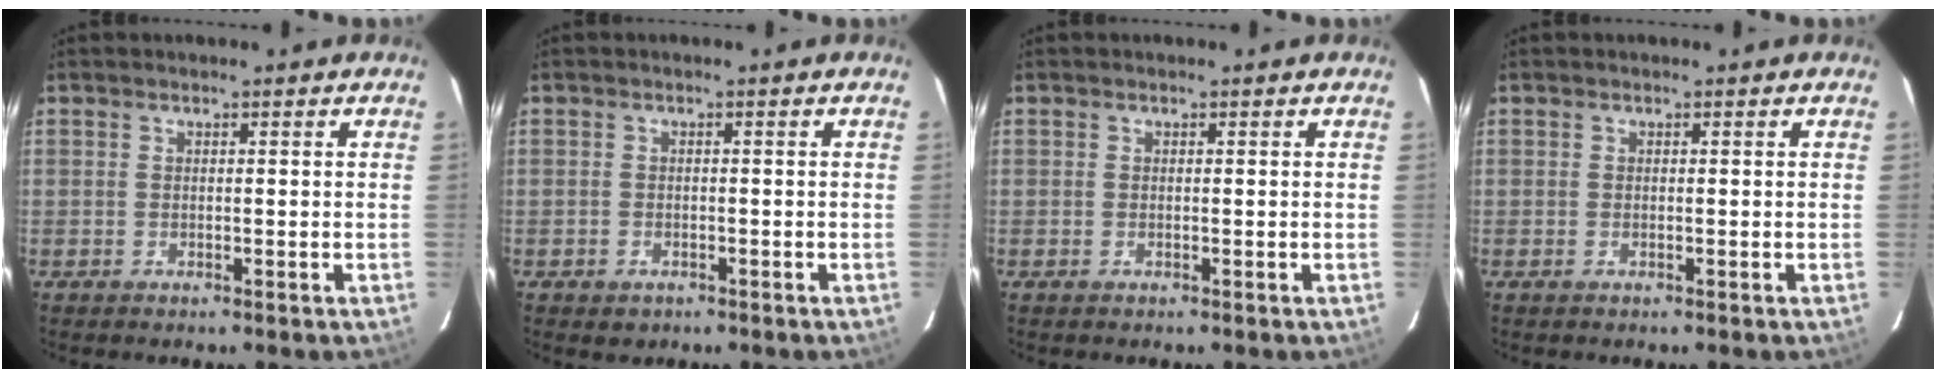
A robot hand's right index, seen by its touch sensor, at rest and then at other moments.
{"total": 2.0, "force": [-1.1, 1.6, 0.6], "torque": [-0.013, -0.001, -0.011]}
{"total": 0.0}
{"total": 0.0}